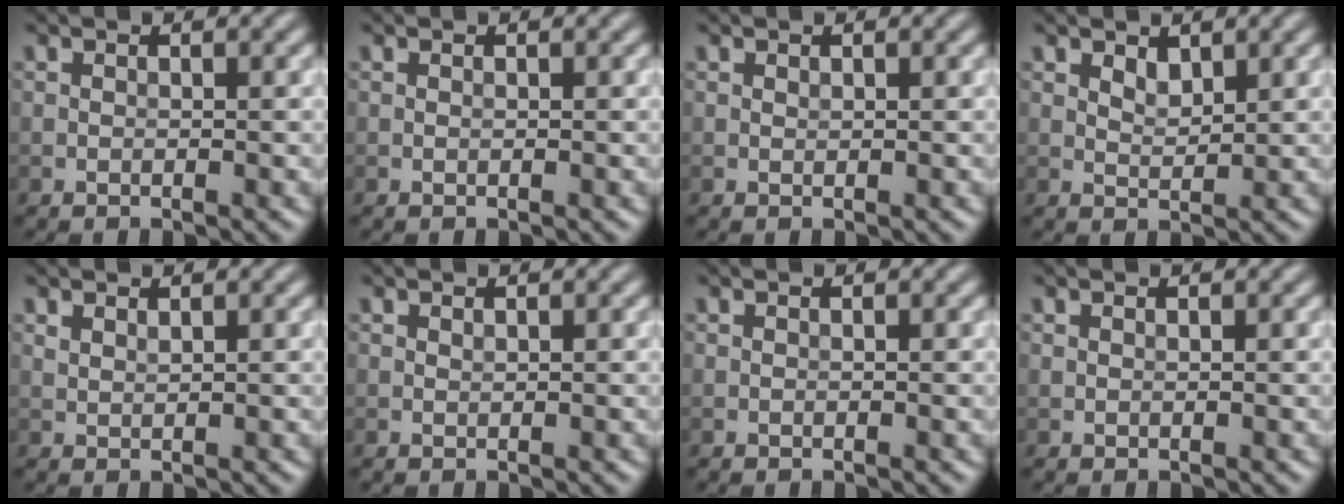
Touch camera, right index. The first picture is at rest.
{"total": 0.0}
{"total": 0.0}
{"total": 1.4, "force": [0.9, 0.7, 0.8], "torque": [-0.016, -0.002, 0.020]}
{"total": 0.8, "force": [0.7, 0.2, 0.3], "torque": [-0.011, -0.001, 0.016]}
{"total": 0.0}
{"total": 0.0}
{"total": 0.0}